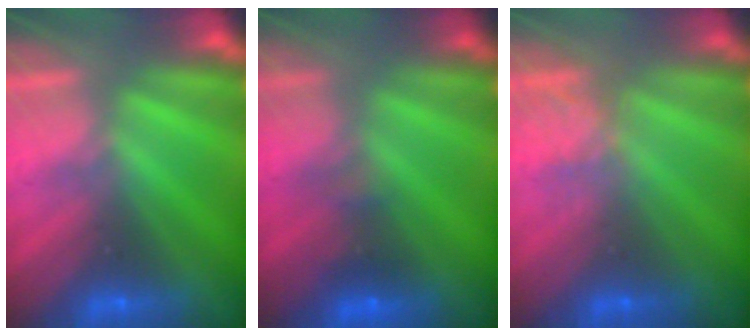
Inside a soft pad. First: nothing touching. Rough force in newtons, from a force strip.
{"total": 4.5}
{"total": 1.8}